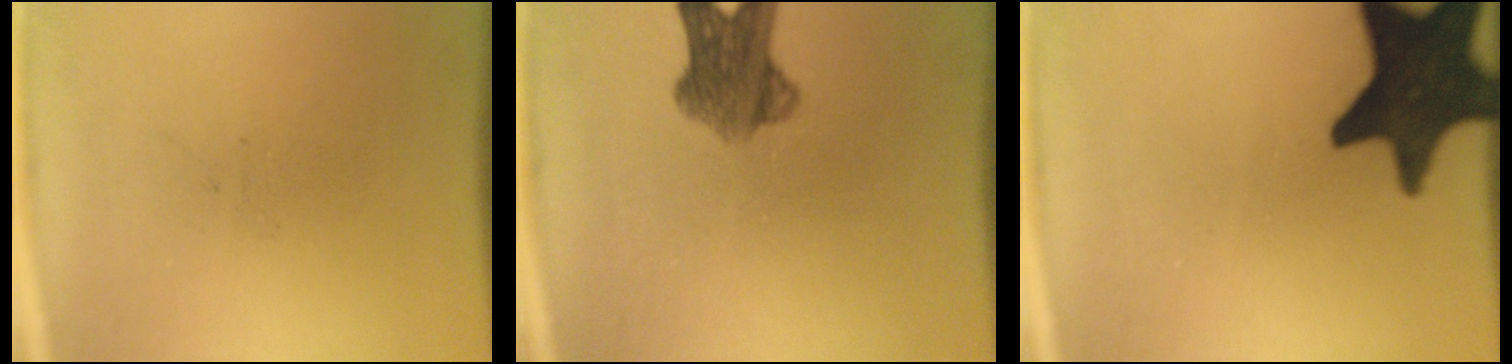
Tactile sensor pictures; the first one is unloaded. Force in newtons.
{"total": 6.8}
{"total": 17.8}